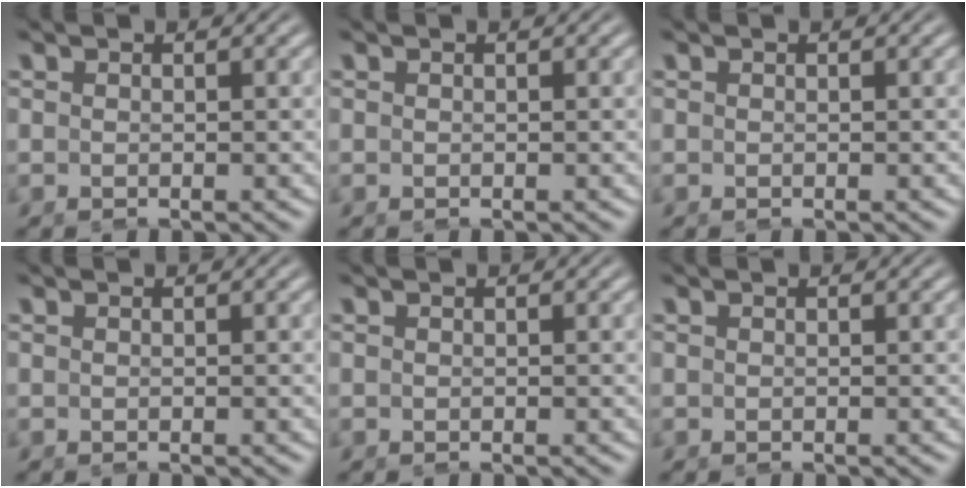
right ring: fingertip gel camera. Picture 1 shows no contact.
{"total": 0.0}
{"total": 0.0}
{"total": 0.0}
{"total": 0.0}
{"total": 0.0}